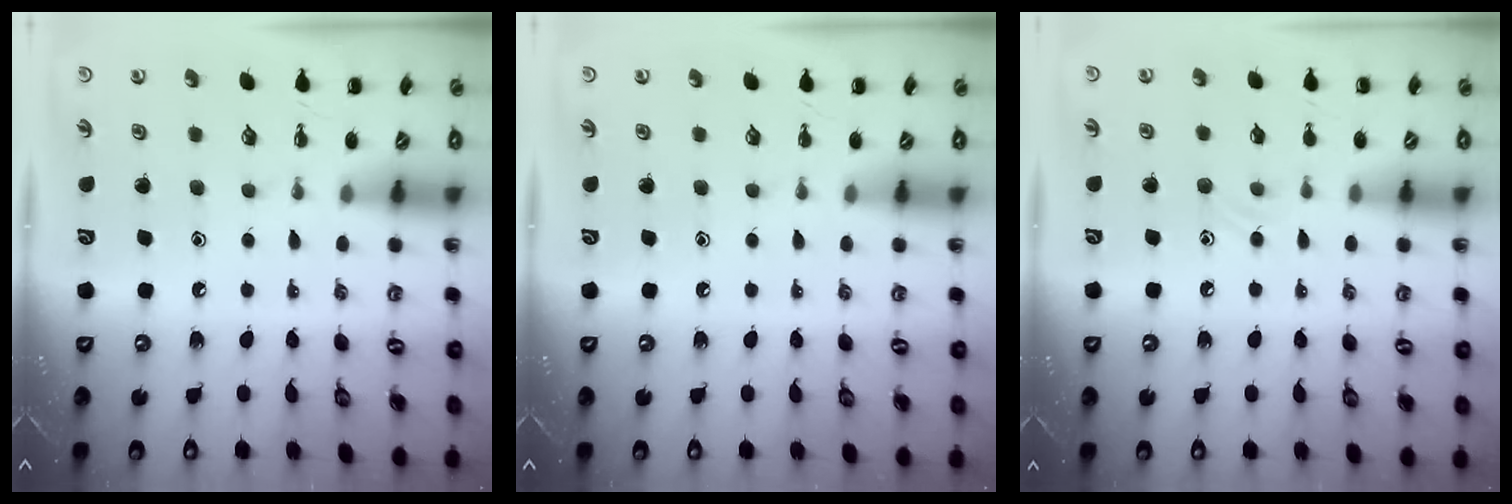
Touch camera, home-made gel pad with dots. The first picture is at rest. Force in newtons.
{"total": 0.0}
{"total": 7.0, "press": 6.7, "slide": 2.2}